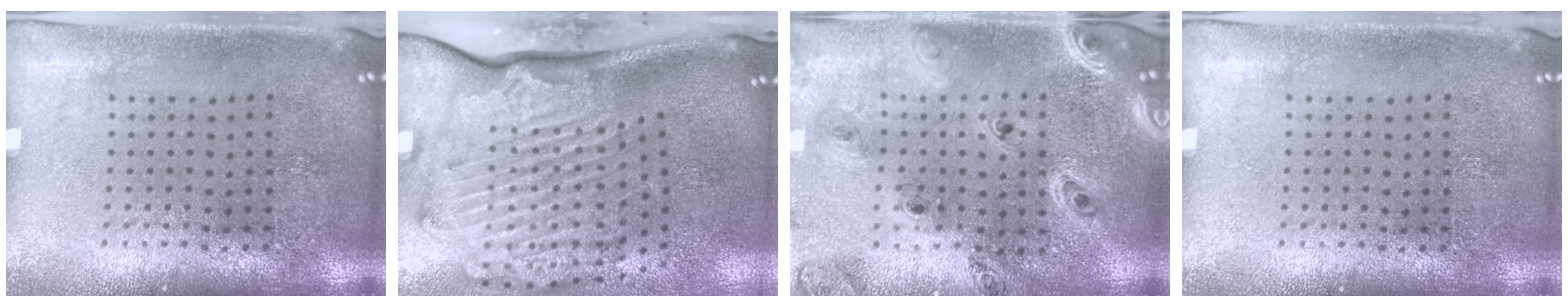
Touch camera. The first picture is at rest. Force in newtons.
{"total": 3.1, "press": 2.4, "slide": 2.0}
{"total": 1.8, "press": 1.7, "slide": 0.4}
{"total": 0.0}